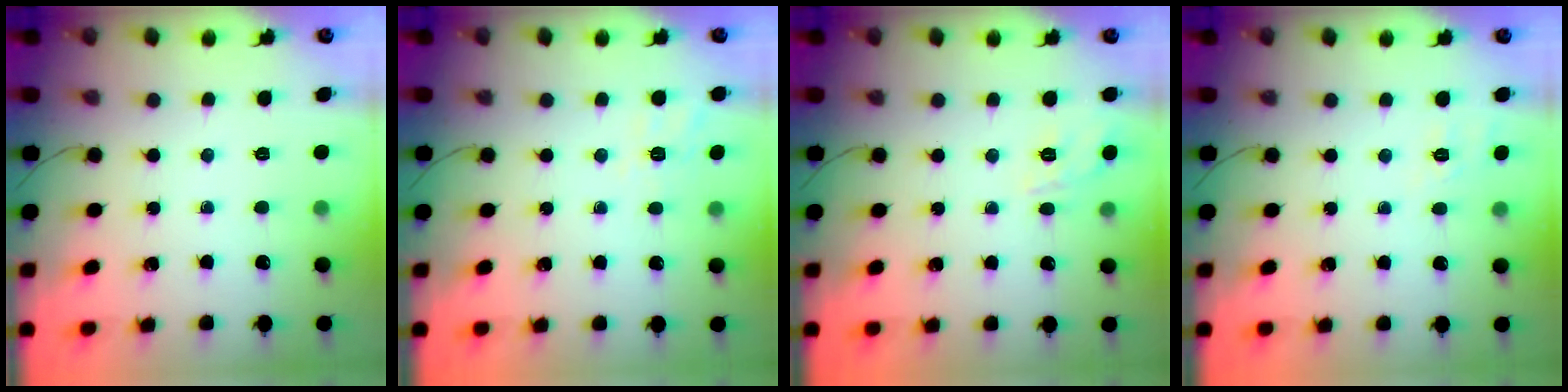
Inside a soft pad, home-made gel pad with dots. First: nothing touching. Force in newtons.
{"total": 2.1, "press": 0.1, "slide": 2.1}
{"total": 9.7, "press": 9.6, "slide": 1.6}
{"total": 2.1, "press": 0.8, "slide": 2.0}